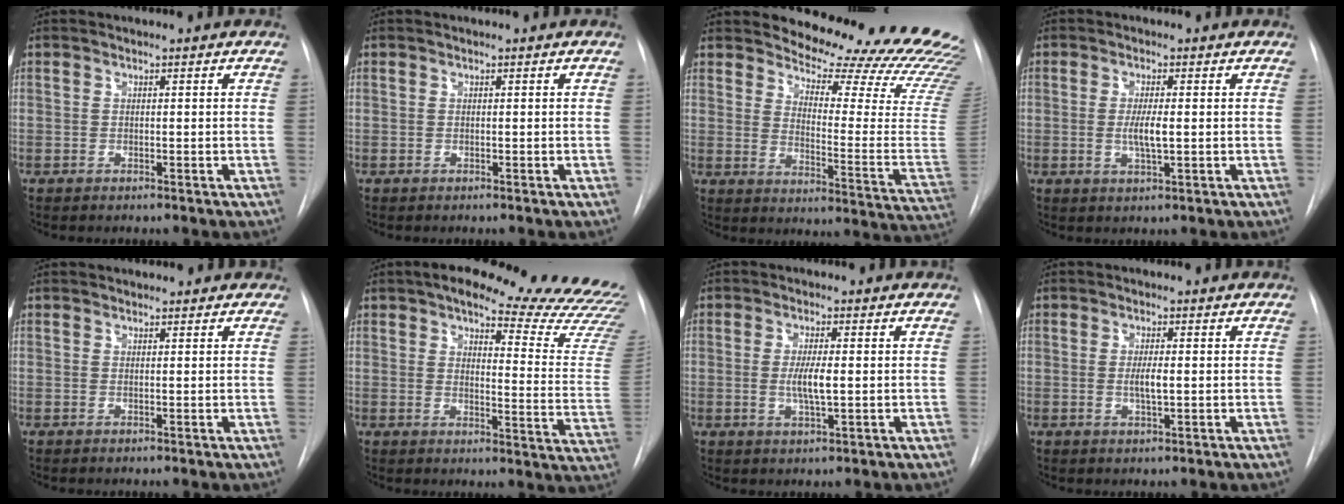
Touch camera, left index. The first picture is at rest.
{"total": 0.0}
{"total": 25.5, "force": [24.0, 3.4, 8.2], "torque": [-0.113, -0.162, 0.271]}
{"total": 3.5, "force": [-0.2, 0.5, 3.4], "torque": [-0.066, -0.004, -0.002]}
{"total": 3.1, "force": [2.7, 1.5, 0.5], "torque": [0.004, 0.015, 0.025]}
{"total": 24.2, "force": [21.6, 3.2, 10.5], "torque": [-0.123, -0.104, 0.234]}
{"total": 4.1, "force": [-0.1, 0.6, 4.0], "torque": [-0.079, -0.006, -0.002]}
{"total": 2.5, "force": [-0.1, 0.4, 2.5], "torque": [-0.048, -0.002, -0.001]}